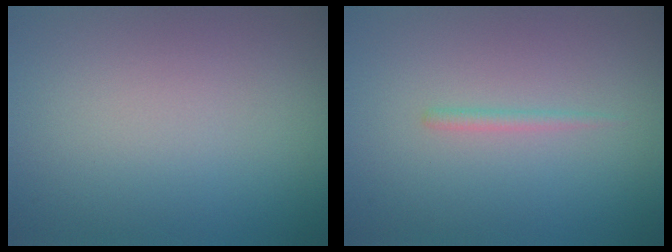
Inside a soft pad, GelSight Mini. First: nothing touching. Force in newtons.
{"total": 0.8, "press": 0.8, "slide": 0.1}